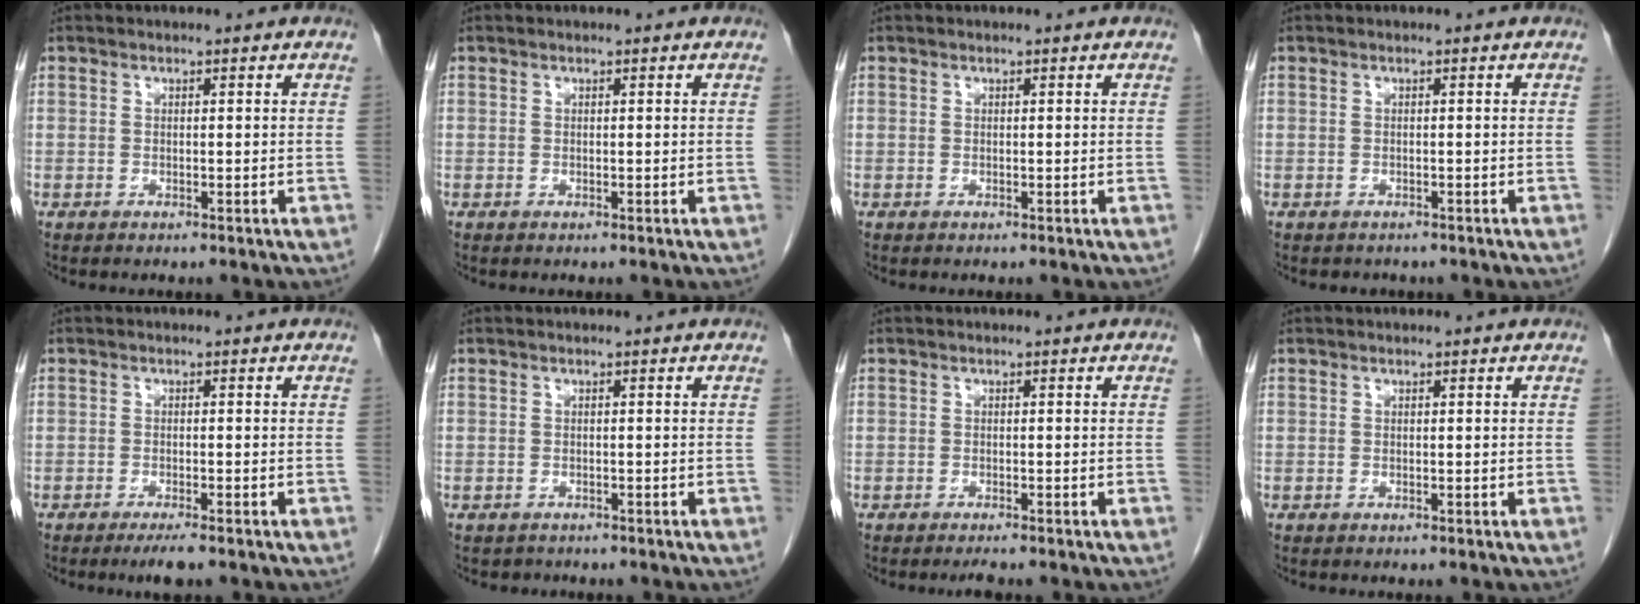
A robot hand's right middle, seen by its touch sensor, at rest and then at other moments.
{"total": 0.0}
{"total": 0.0}
{"total": 1.8, "force": [-1.5, 0.9, 0.2], "torque": [-0.010, -0.001, -0.019]}
{"total": 2.6, "force": [-1.9, 0.2, 1.7], "torque": [-0.028, -0.005, -0.031]}
{"total": 1.3, "force": [-1.1, 0.7, -0.1], "torque": [-0.011, 0.000, -0.017]}
{"total": 1.2, "force": [-1.0, 0.0, 0.5], "torque": [-0.009, -0.003, -0.014]}
{"total": 0.0}